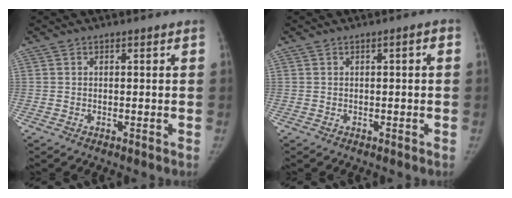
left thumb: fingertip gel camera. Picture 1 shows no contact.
{"total": 1.3, "force": [0.0, 0.3, 1.3], "torque": [-0.013, 0.007, -0.004]}